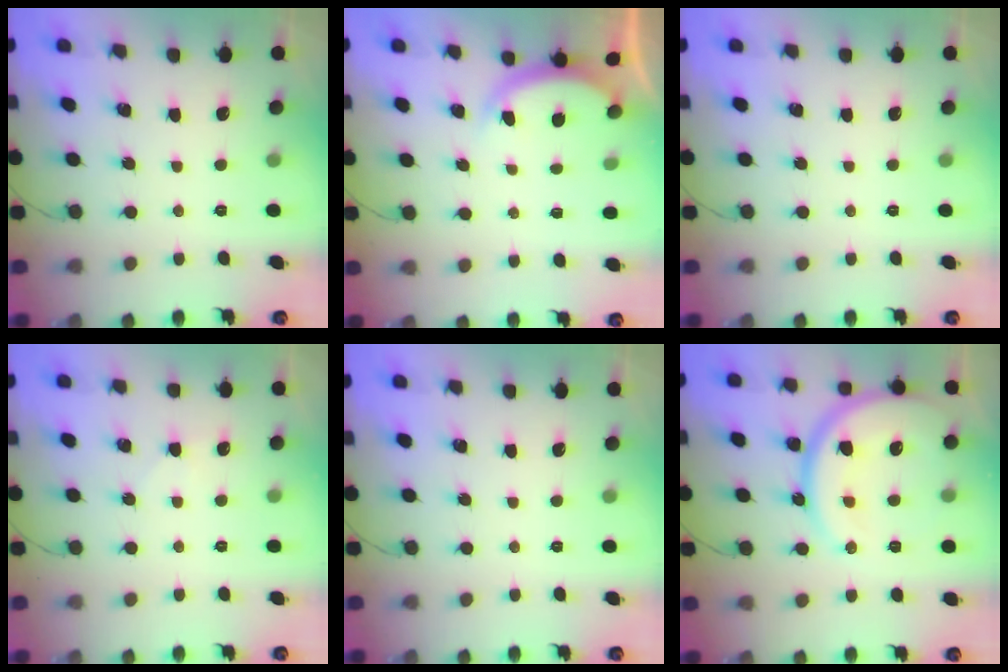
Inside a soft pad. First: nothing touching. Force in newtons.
{"total": 4.6, "press": 4.6, "slide": 0.6}
{"total": 0.0}
{"total": 3.0, "press": 2.6, "slide": 1.5}
{"total": 0.0}
{"total": 17.6, "press": 17.5, "slide": 1.8}